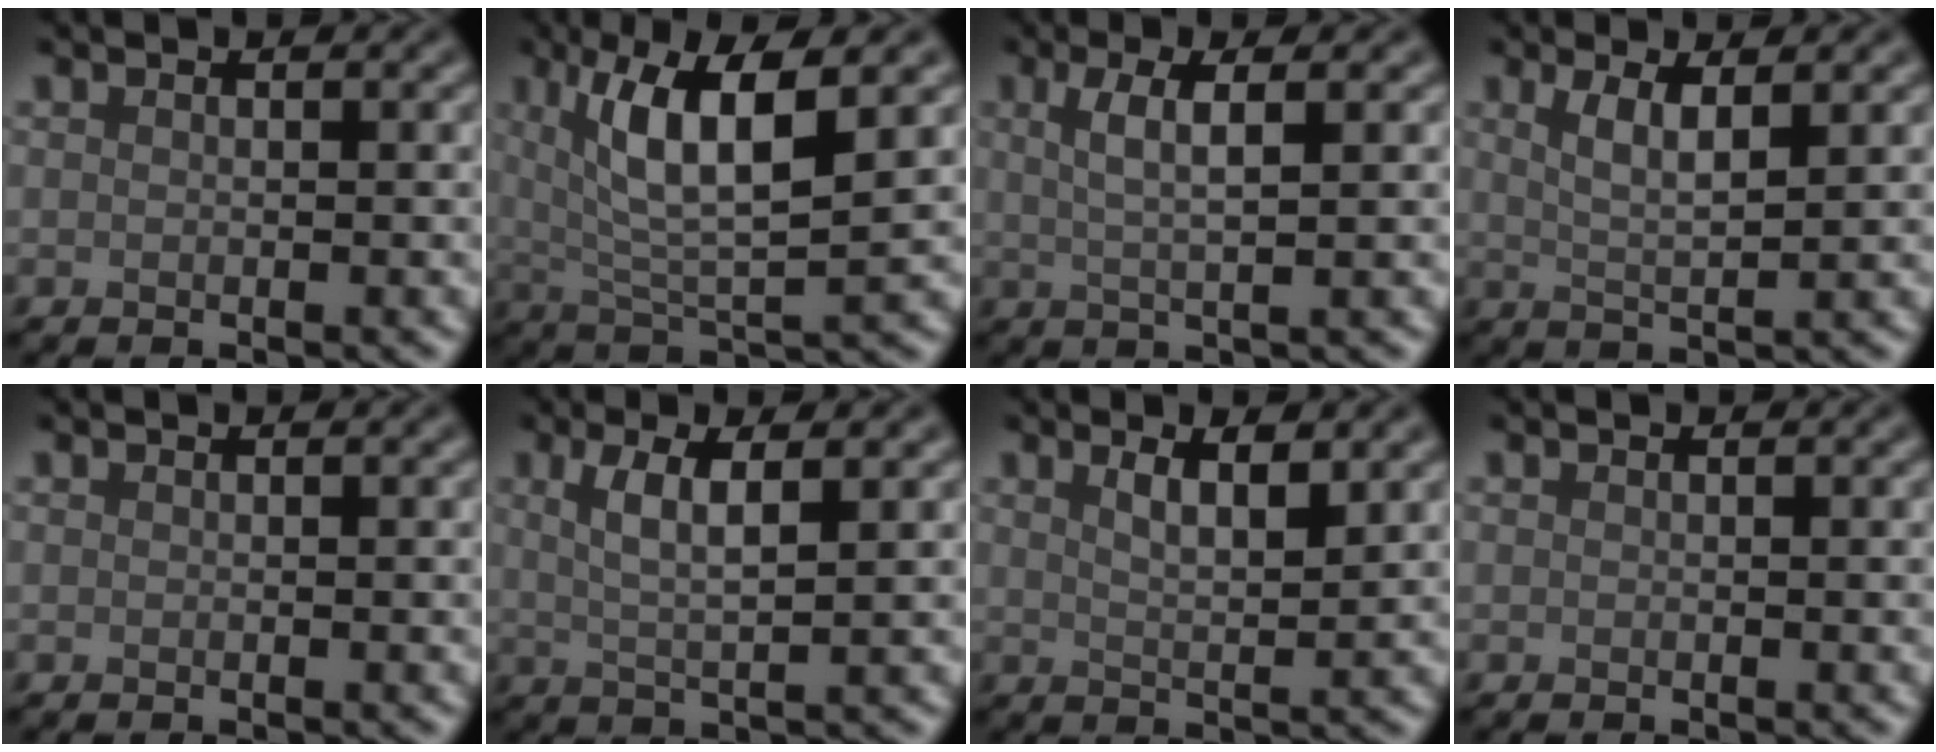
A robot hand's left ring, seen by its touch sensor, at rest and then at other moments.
{"total": 7.9, "force": [2.7, 2.1, 7.2], "torque": [-0.128, -0.003, 0.050]}
{"total": 3.4, "force": [1.0, 0.8, 3.2], "torque": [-0.055, 0.001, 0.018]}
{"total": 3.1, "force": [1.3, 0.8, 2.7], "torque": [-0.049, -0.004, 0.025]}
{"total": 0.0}
{"total": 3.7, "force": [1.3, 0.8, 3.4], "torque": [-0.066, -0.002, 0.025]}
{"total": 3.2, "force": [1.6, 0.9, 2.6], "torque": [-0.039, -0.002, 0.028]}
{"total": 0.0}